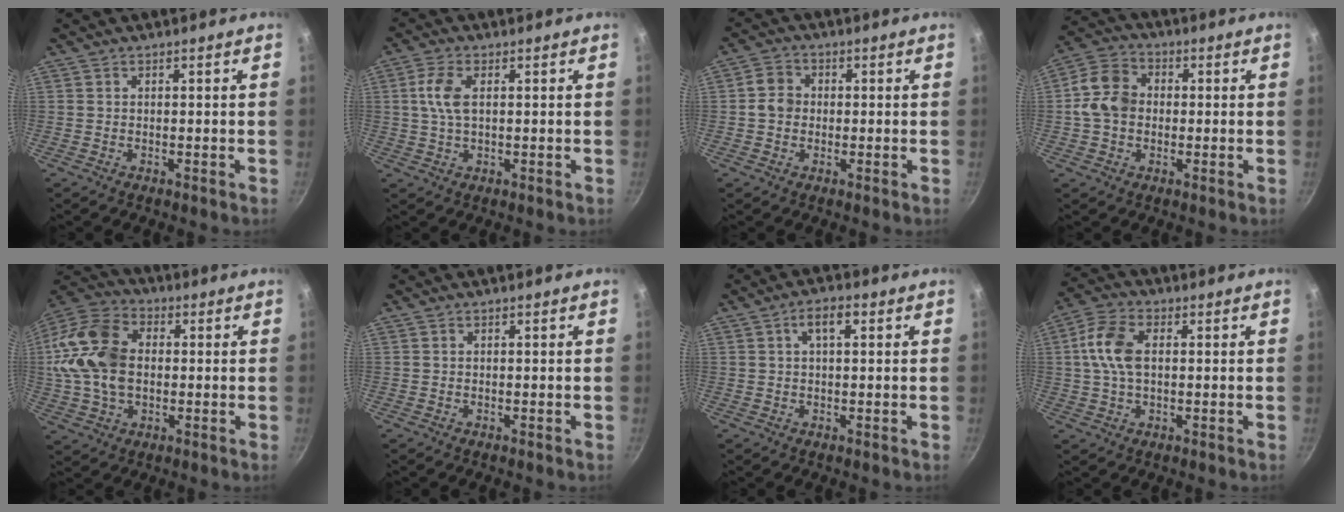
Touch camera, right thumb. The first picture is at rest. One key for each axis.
{"total": 5.4, "fx": 1.0, "fy": 2.8, "fz": 4.6, "tx": -0.098, "ty": 0.008, "tz": 0.018}
{"total": 4.3, "fx": -0.1, "fy": 3.8, "fz": 2.0, "tx": -0.021, "ty": 0.010, "tz": -0.012}
{"total": 9.2, "fx": -0.2, "fy": 7.3, "fz": 5.5, "tx": -0.081, "ty": 0.020, "tz": -0.021}
{"total": 17.5, "fx": 0.8, "fy": 12.1, "fz": 12.6, "tx": -0.238, "ty": 0.025, "tz": 0.003}
{"total": 0.0}
{"total": 4.1, "fx": 1.3, "fy": 1.9, "fz": 3.4, "tx": -0.057, "ty": 0.010, "tz": 0.020}
{"total": 8.9, "fx": 1.0, "fy": 5.4, "fz": 6.9, "tx": -0.134, "ty": 0.017, "tz": 0.010}